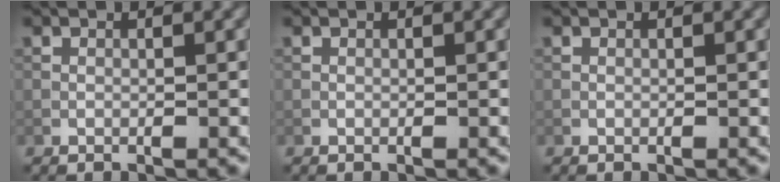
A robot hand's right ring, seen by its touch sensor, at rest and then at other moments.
{"total": 0.0}
{"total": 0.0}